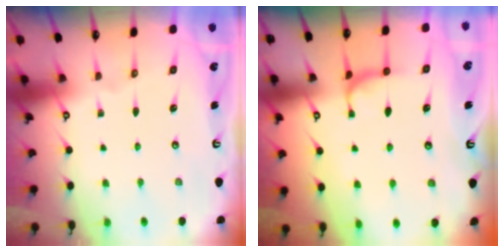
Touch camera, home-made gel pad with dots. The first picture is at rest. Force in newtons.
{"total": 1.0, "press": 0.9, "slide": 0.5}